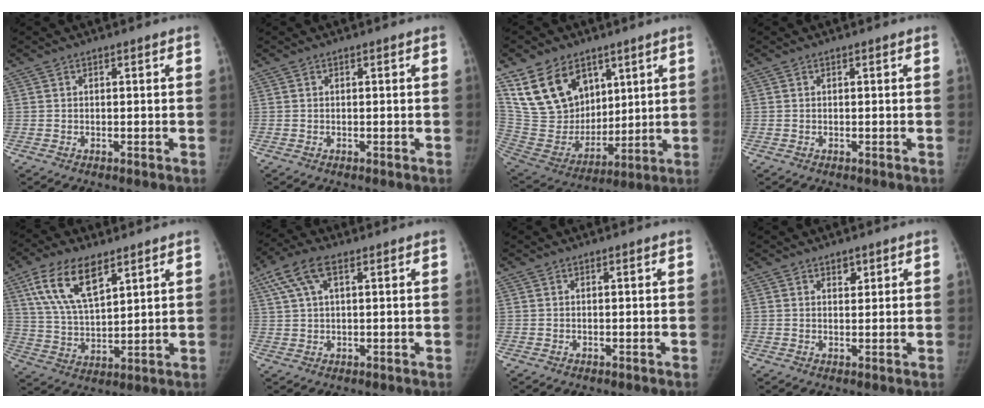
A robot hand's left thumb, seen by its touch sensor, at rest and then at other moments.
{"total": 0.0}
{"total": 18.7, "force": [10.0, 12.7, 9.5], "torque": [-0.140, -0.039, 0.209]}
{"total": 0.0}
{"total": 13.3, "force": [7.2, 5.9, 9.5], "torque": [-0.166, -0.022, 0.143]}
{"total": 7.3, "force": [3.3, 3.3, 5.6], "torque": [-0.126, 0.017, 0.065]}
{"total": 0.0}
{"total": 2.0, "force": [1.3, 1.2, 0.8], "torque": [0.001, -0.007, 0.019]}